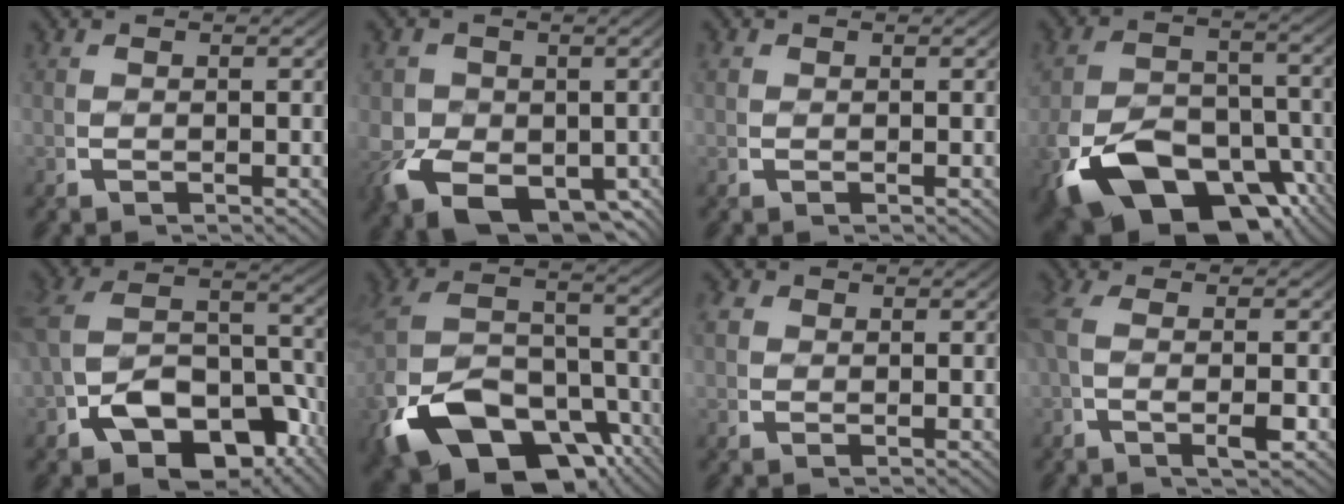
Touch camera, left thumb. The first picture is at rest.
{"total": 12.4, "force": [-3.9, 9.1, 7.5], "torque": [-0.175, -0.070, -0.028]}
{"total": 0.8, "force": [0.3, 0.7, 0.2], "torque": [-0.010, -0.008, 0.009]}
{"total": 15.0, "force": [-7.3, 9.2, 9.3], "torque": [-0.178, -0.069, -0.092]}
{"total": 11.2, "force": [-3.7, 7.8, 7.1], "torque": [-0.156, -0.049, -0.041]}
{"total": 15.4, "force": [-7.1, 9.7, 9.6], "torque": [-0.216, -0.068, -0.088]}
{"total": 1.9, "force": [0.6, 1.7, 0.7], "torque": [-0.021, -0.008, 0.012]}
{"total": 3.6, "force": [0.0, 0.9, 3.5], "torque": [-0.083, 0.003, -0.001]}